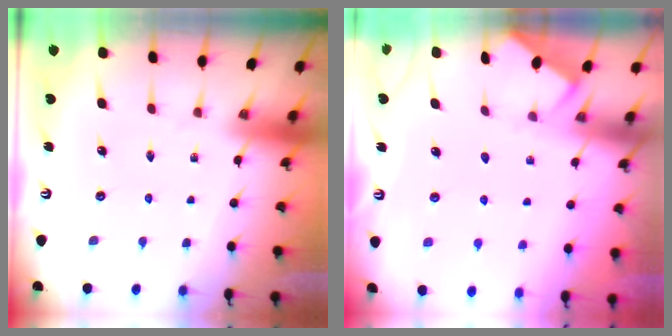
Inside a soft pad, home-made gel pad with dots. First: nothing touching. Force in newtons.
{"total": 2.0, "press": 1.9, "slide": 0.3}